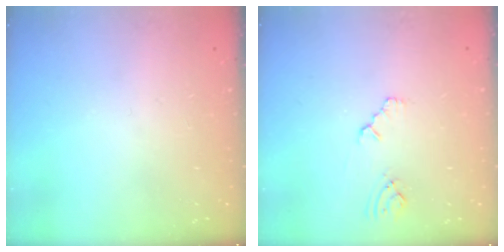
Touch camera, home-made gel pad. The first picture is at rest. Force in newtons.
{"total": 2.4, "press": 2.3, "slide": 0.4}